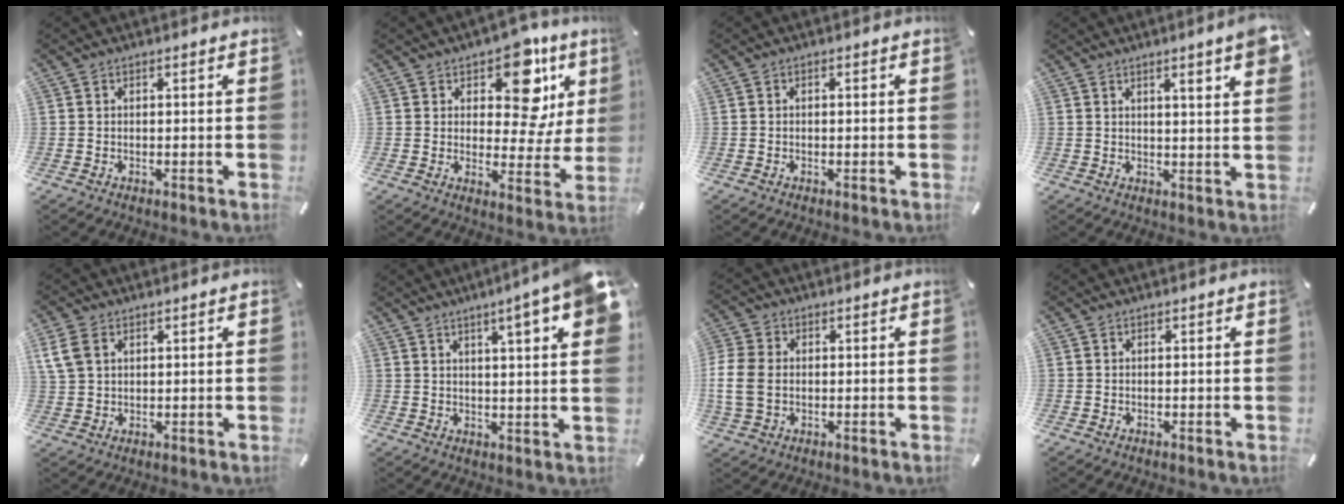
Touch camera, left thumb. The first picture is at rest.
{"total": 15.2, "force": [8.1, 8.3, 9.9], "torque": [-0.129, -0.049, 0.134]}
{"total": 0.6, "force": [-0.2, 0.3, 0.5], "torque": [-0.009, -0.002, -0.005]}
{"total": 6.3, "force": [3.5, 0.3, 5.3], "torque": [-0.079, -0.019, 0.054]}
{"total": 4.7, "force": [2.1, 3.5, 2.1], "torque": [-0.057, 0.005, 0.041]}
{"total": 9.6, "force": [5.4, 1.1, 7.9], "torque": [-0.117, -0.028, 0.086]}
{"total": 7.3, "force": [-0.4, 5.7, 4.6], "torque": [-0.114, 0.007, -0.007]}
{"total": 0.0}